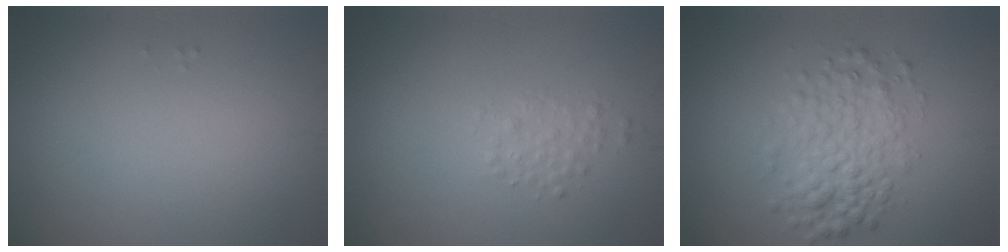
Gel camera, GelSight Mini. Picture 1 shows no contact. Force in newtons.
{"total": 1.3, "press": 1.3, "slide": 0.0}
{"total": 4.3, "press": 4.3, "slide": 0.1}